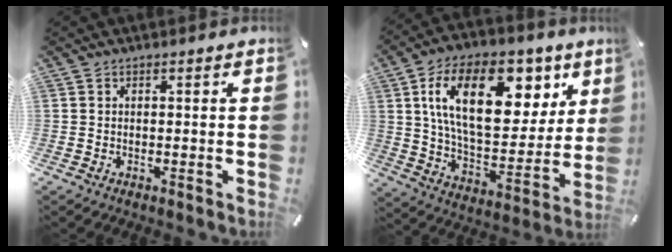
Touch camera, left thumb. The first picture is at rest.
{"total": 23.6, "force": [10.0, 13.1, 17.0], "torque": [-0.284, -0.029, 0.165]}